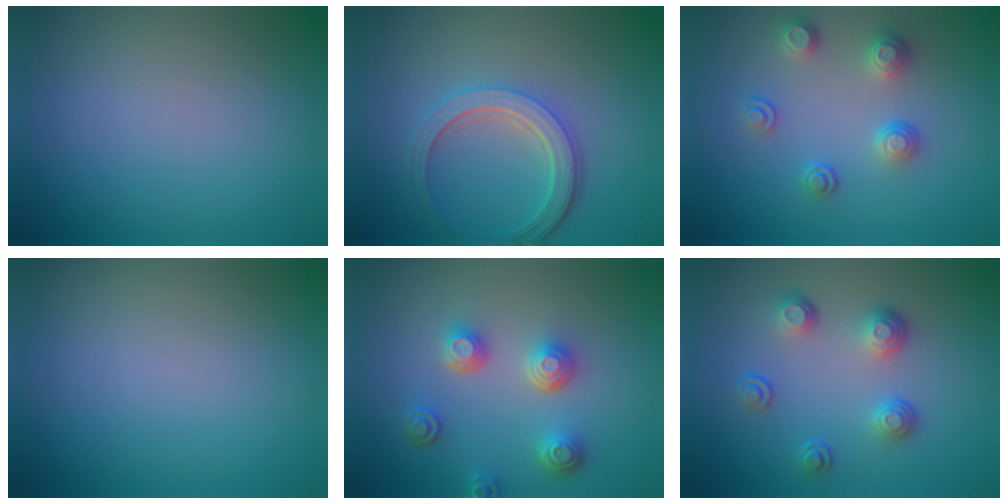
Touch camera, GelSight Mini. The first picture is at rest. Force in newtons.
{"total": 4.7, "press": 3.5, "slide": 3.1}
{"total": 2.6, "press": 2.6, "slide": 0.6}
{"total": 0.0}
{"total": 3.9, "press": 3.3, "slide": 2.2}
{"total": 3.6, "press": 2.6, "slide": 2.4}